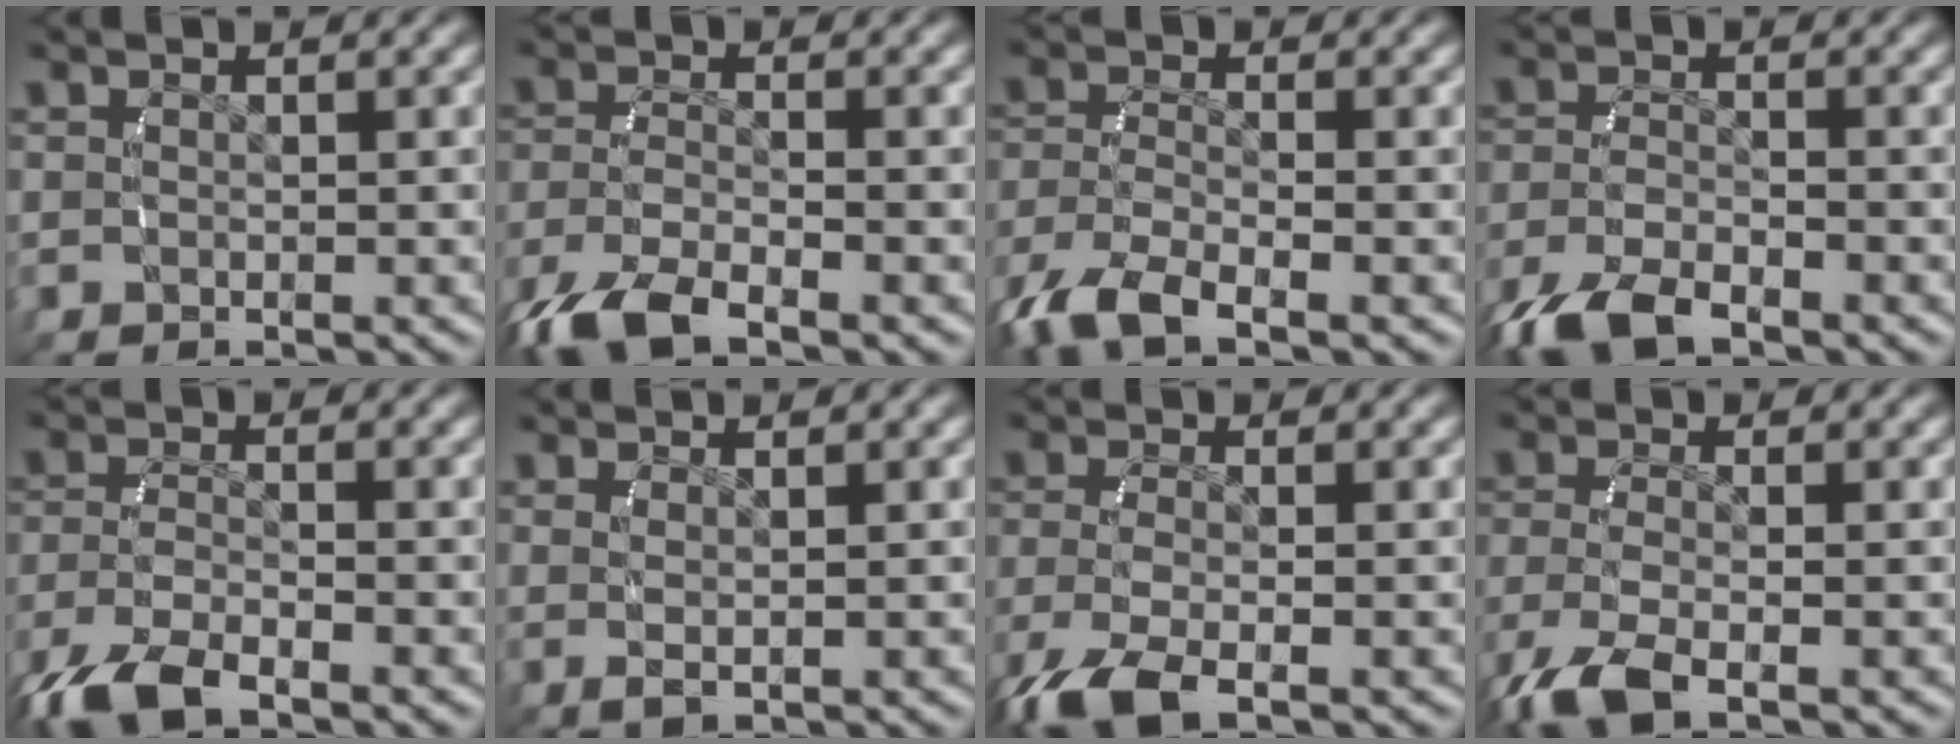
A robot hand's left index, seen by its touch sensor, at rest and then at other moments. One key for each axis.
{"total": 6.3, "fx": -3.4, "fy": 3.5, "fz": 3.9, "tx": -0.106, "ty": -0.037, "tz": -0.036}
{"total": 6.3, "fx": -3.0, "fy": 4.0, "fz": 3.9, "tx": -0.110, "ty": -0.040, "tz": -0.028}
{"total": 4.8, "fx": -3.0, "fy": 2.4, "fz": 3.0, "tx": -0.075, "ty": -0.021, "tz": -0.037}
{"total": 5.7, "fx": -3.3, "fy": 3.1, "fz": 3.6, "tx": -0.096, "ty": -0.032, "tz": -0.036}
{"total": 1.3, "fx": 0.3, "fy": -0.1, "fz": 1.3, "tx": -0.038, "ty": -0.012, "tz": 0.018}
{"total": 5.3, "fx": -2.7, "fy": 2.6, "fz": 3.7, "tx": -0.101, "ty": -0.033, "tz": -0.024}
{"total": 5.4, "fx": -2.4, "fy": 2.8, "fz": 3.9, "tx": -0.108, "ty": -0.039, "tz": -0.015}